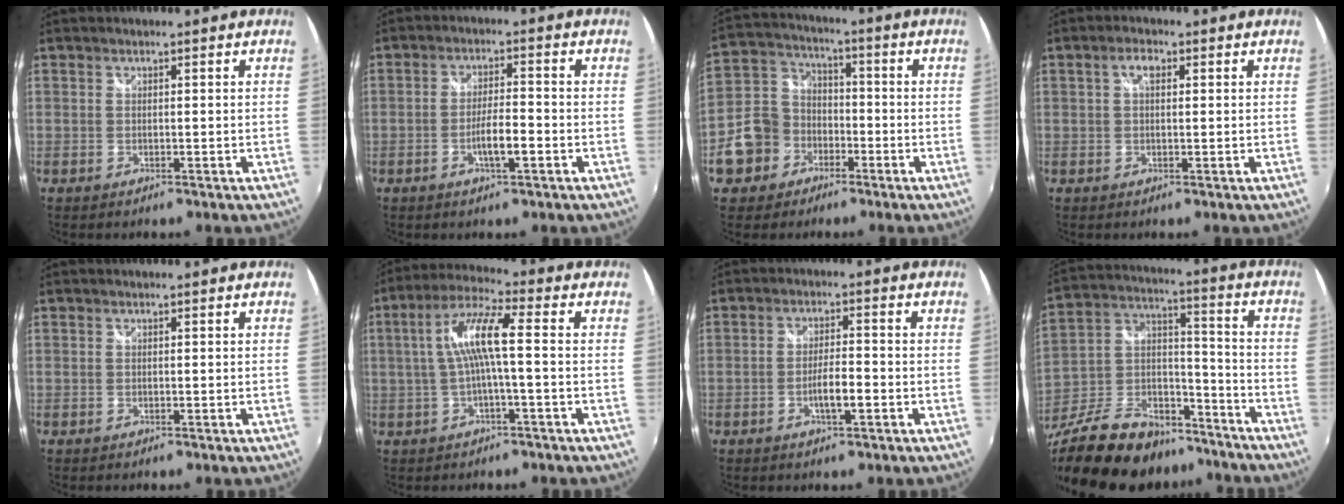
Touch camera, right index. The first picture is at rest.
{"total": 5.0, "force": [-2.1, 0.9, 4.5], "torque": [-0.084, -0.001, -0.035]}
{"total": 11.1, "force": [-5.2, 9.3, 3.2], "torque": [-0.099, 0.030, -0.086]}
{"total": 2.5, "force": [0.7, 1.2, 2.0], "torque": [-0.036, 0.008, 0.010]}
{"total": 0.0}
{"total": 8.5, "force": [-0.2, 0.7, 8.5], "torque": [-0.172, 0.015, -0.001]}
{"total": 4.3, "force": [-1.8, 0.8, 3.8], "torque": [-0.072, 0.000, -0.030]}
{"total": 29.2, "force": [-22.2, 13.1, 13.6], "torque": [-0.299, 0.023, -0.343]}